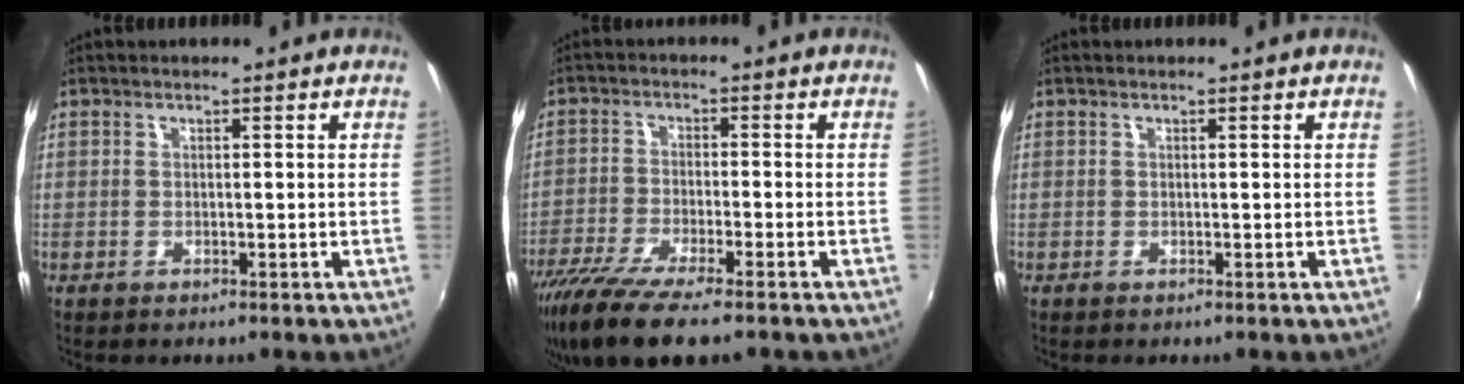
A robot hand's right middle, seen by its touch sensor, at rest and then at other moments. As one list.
[{"total": 11.7, "force": [-8.7, 2.0, 7.5], "torque": [-0.164, -0.044, -0.160]}, {"total": 0.0}]